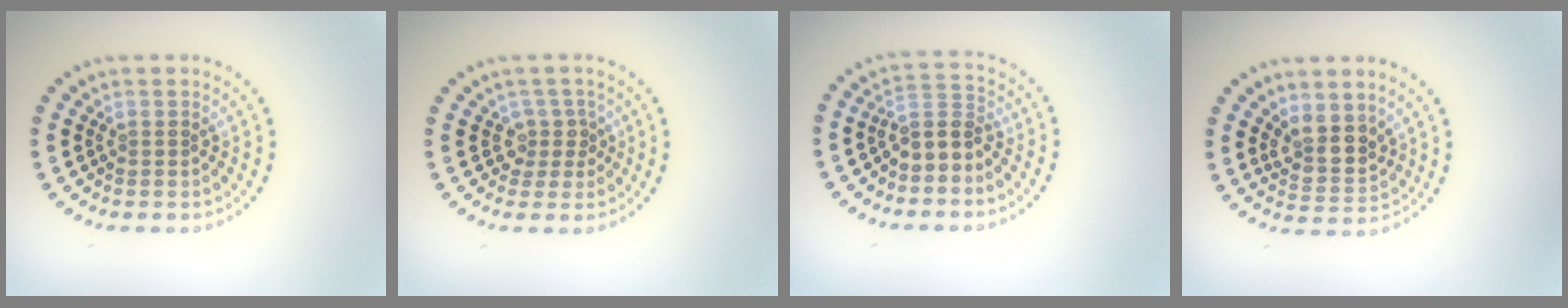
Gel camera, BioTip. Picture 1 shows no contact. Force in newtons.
{"total": 2.0, "press": 1.4, "slide": 1.4}
{"total": 2.9, "press": 2.5, "slide": 1.4}
{"total": 3.2, "press": 2.7, "slide": 1.8}